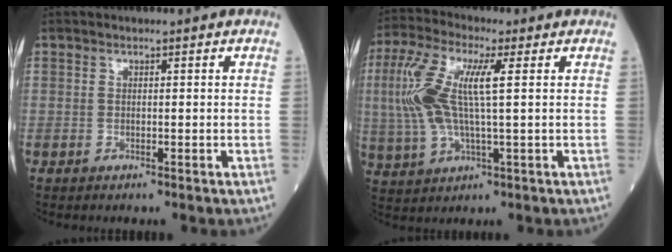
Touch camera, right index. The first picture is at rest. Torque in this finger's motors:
{"motor_torque": [1.01, 0.47, 0.33, 0.21]}